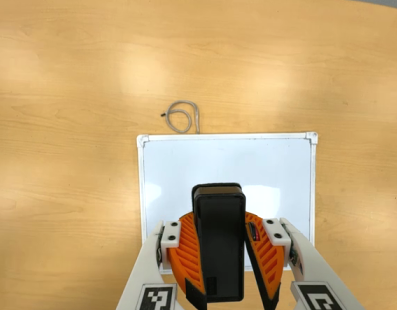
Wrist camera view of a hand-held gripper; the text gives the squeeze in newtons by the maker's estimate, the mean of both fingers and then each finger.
{"total": 11.8, "left": 11.2, "right": 12.4}